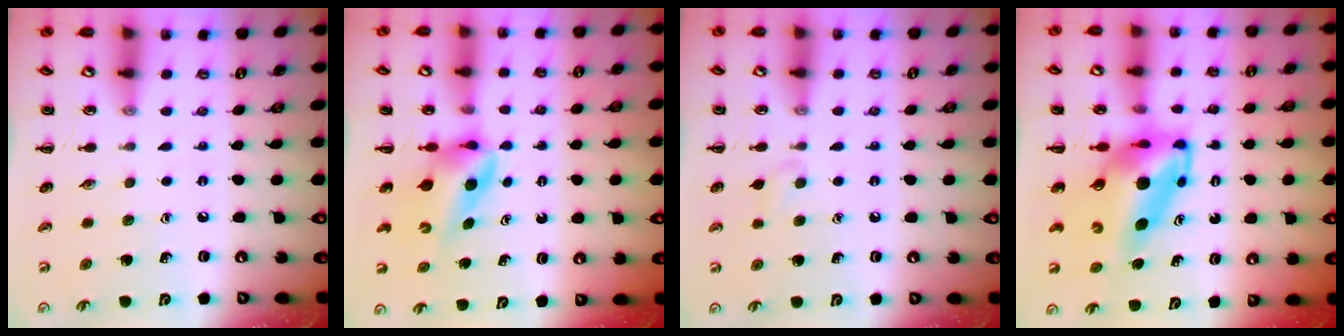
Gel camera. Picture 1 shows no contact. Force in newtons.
{"total": 4.7, "press": 4.6, "slide": 0.8}
{"total": 4.5, "press": 4.1, "slide": 1.9}
{"total": 8.0, "press": 7.6, "slide": 2.5}